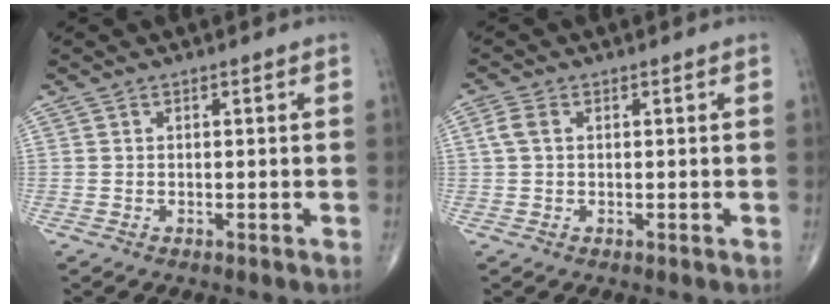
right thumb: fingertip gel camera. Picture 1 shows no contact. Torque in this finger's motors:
{"motor_torque": [-0.04, 0.03, 0.14, -0.11, 0.02]}